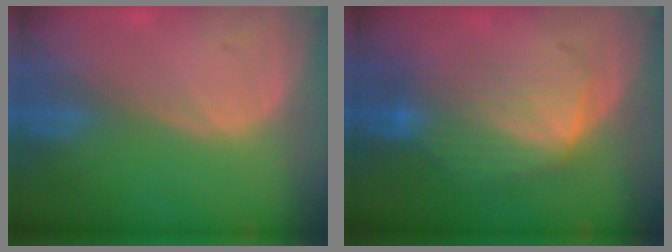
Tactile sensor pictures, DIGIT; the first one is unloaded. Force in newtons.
{"total": 7.1, "press": 7.1, "slide": 0.8}